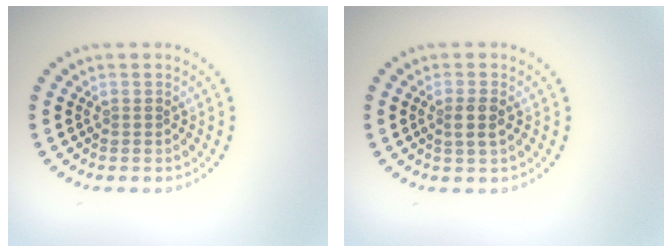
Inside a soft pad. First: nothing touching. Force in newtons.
{"total": 1.8, "press": 1.7, "slide": 0.7}